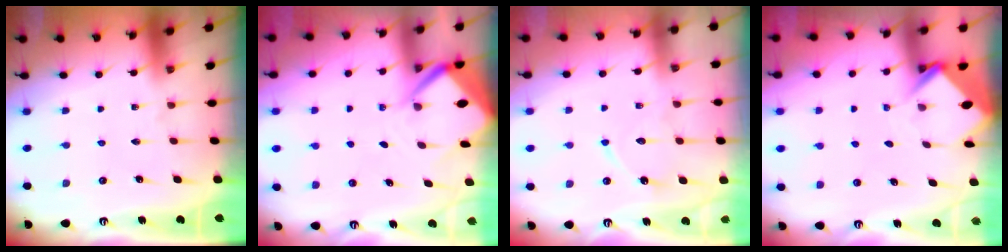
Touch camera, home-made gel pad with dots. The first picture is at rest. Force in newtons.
{"total": 5.9, "press": 5.9, "slide": 0.5}
{"total": 8.9, "press": 8.8, "slide": 0.7}
{"total": 4.0, "press": 4.0, "slide": 0.2}